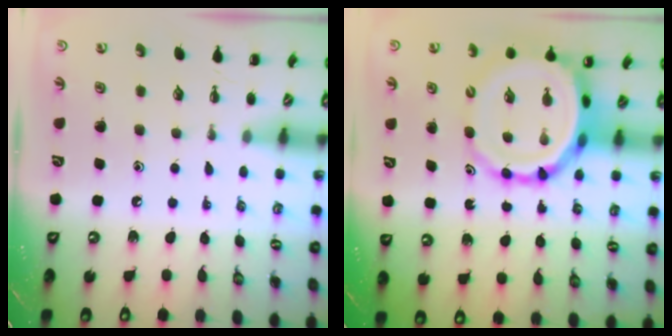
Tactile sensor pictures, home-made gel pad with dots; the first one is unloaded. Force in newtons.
{"total": 11.3, "press": 10.8, "slide": 3.1}